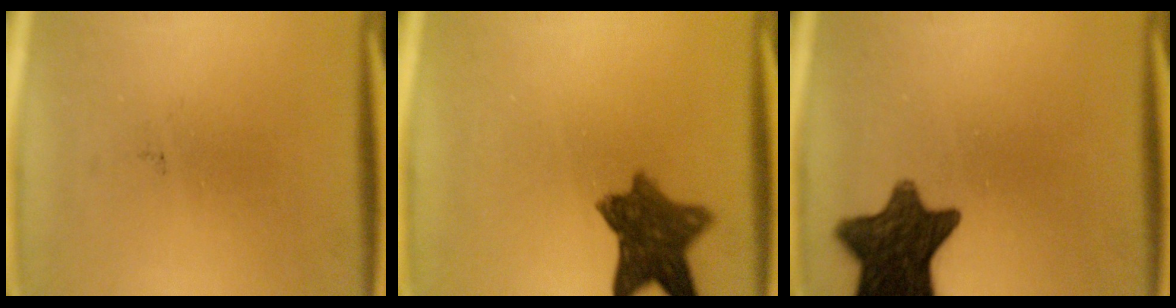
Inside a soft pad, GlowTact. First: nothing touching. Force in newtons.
{"total": 9.2}
{"total": 11.9}